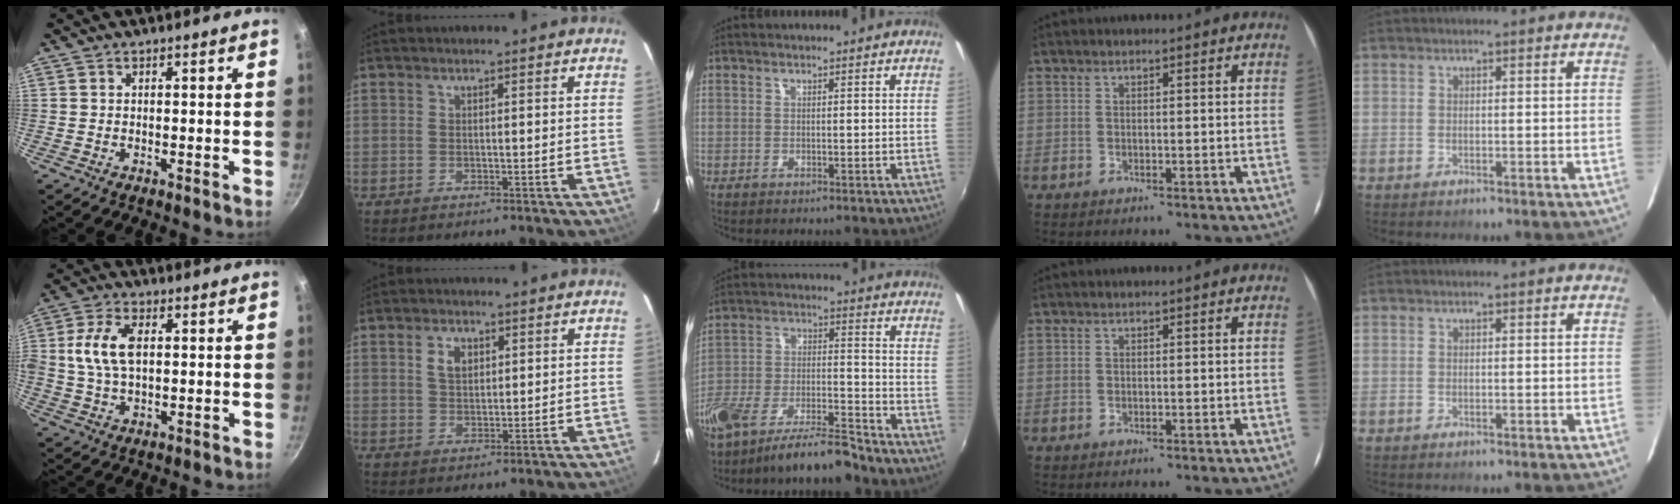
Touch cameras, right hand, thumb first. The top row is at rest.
{"thumb": {"total": 9.2, "force": [1.3, 5.2, 7.4], "torque": [-0.141, 0.012, 0.019]}, "index": {"total": 3.7, "force": [1.4, 2.4, 2.4], "torque": [-0.042, 0.007, 0.027]}, "middle": {"total": 11.0, "force": [-8.9, 2.7, 6.0], "torque": [-0.119, 0.004, -0.159]}}